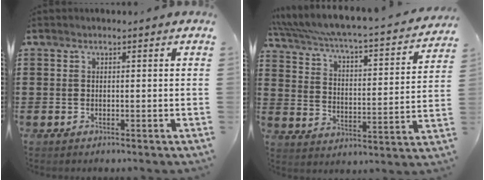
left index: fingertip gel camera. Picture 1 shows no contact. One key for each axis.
{"total": 3.6, "fx": 3.1, "fy": 0.1, "fz": 1.7, "tx": -0.054, "ty": -0.040, "tz": 0.042}